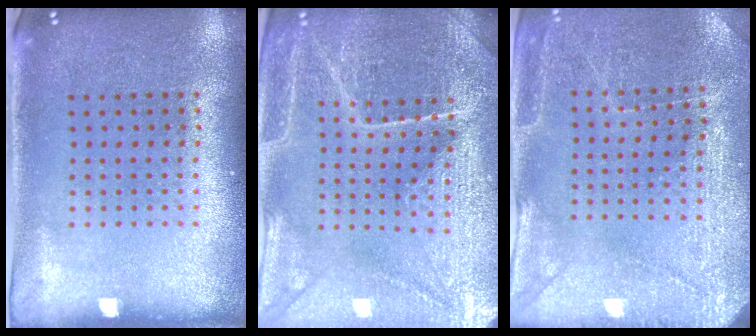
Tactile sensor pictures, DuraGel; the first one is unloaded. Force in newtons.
{"total": 4.6, "press": 4.4, "slide": 1.2}
{"total": 2.9, "press": 2.8, "slide": 0.3}